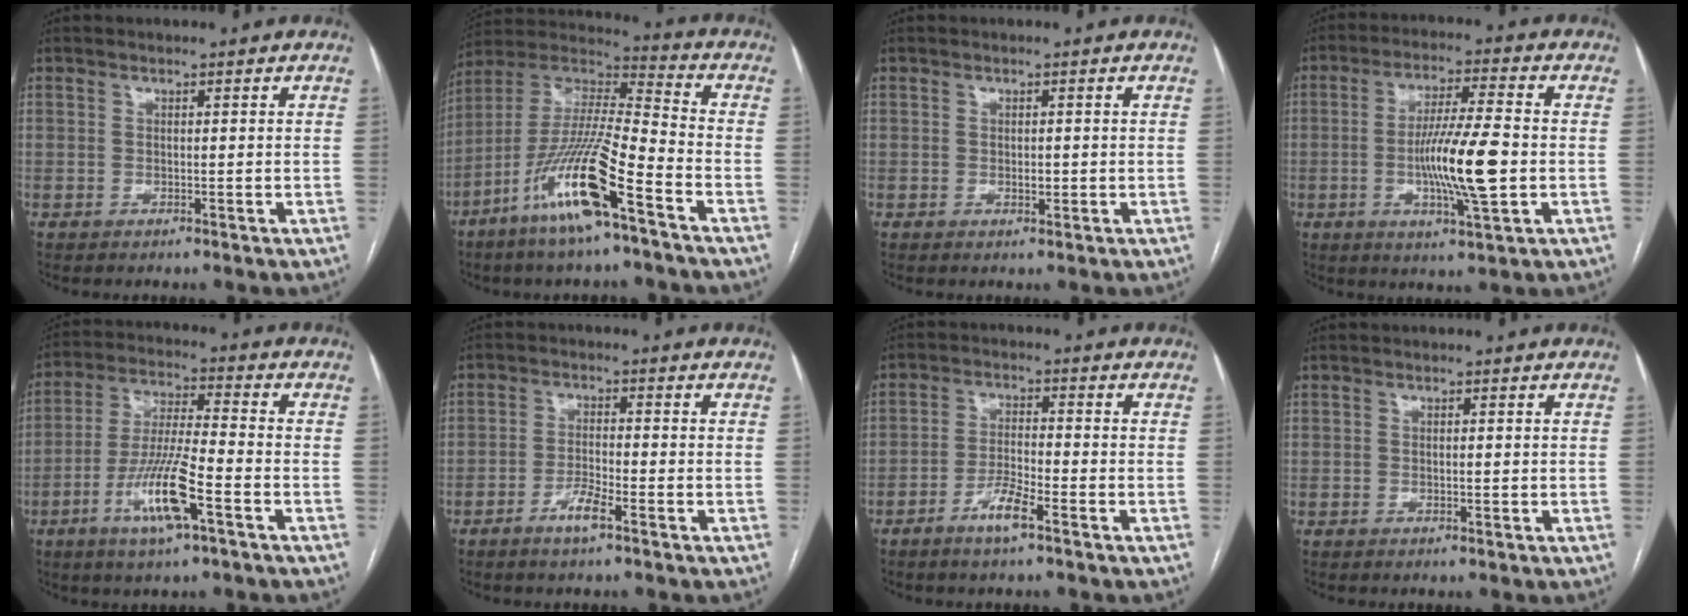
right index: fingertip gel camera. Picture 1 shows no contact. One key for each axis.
{"total": 17.3, "fx": -8.9, "fy": 1.0, "fz": 14.7, "tx": -0.300, "ty": -0.024, "tz": -0.172}
{"total": 1.2, "fx": -0.1, "fy": 0.6, "fz": 1.0, "tx": -0.015, "ty": 0.000, "tz": -0.001}
{"total": 11.8, "fx": -1.8, "fy": 0.8, "fz": 11.6, "tx": -0.211, "ty": -0.008, "tz": -0.035}
{"total": 11.8, "fx": -5.1, "fy": 1.1, "fz": 10.6, "tx": -0.206, "ty": -0.010, "tz": -0.095}
{"total": 3.6, "fx": -2.3, "fy": 0.3, "fz": 2.7, "tx": -0.054, "ty": -0.001, "tz": -0.049}
{"total": 4.6, "fx": -3.0, "fy": 0.3, "fz": 3.5, "tx": -0.070, "ty": -0.002, "tz": -0.063}
{"total": 0.8, "fx": -0.1, "fy": 0.2, "fz": 0.7, "tx": -0.013, "ty": 0.000, "tz": -0.001}